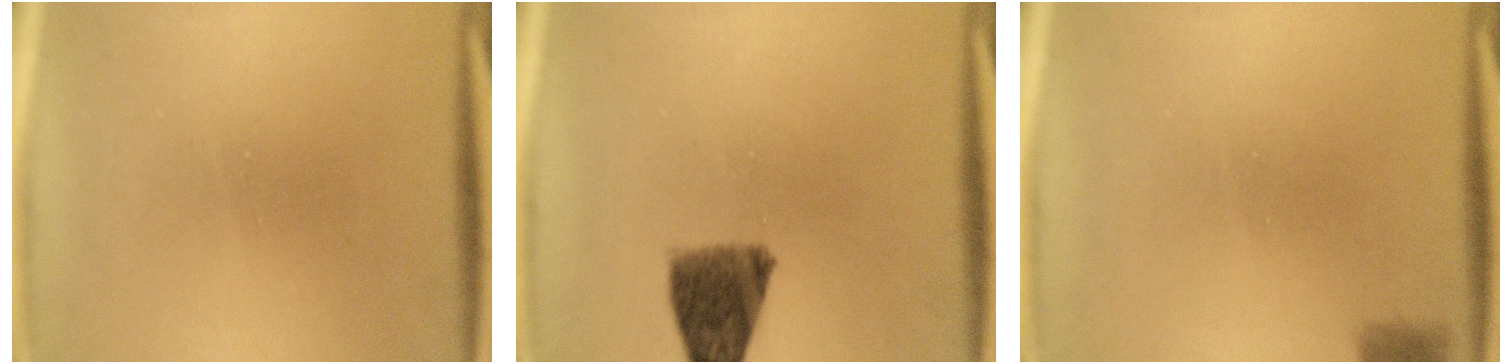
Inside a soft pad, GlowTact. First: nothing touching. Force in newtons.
{"total": 8.3}
{"total": 2.9}